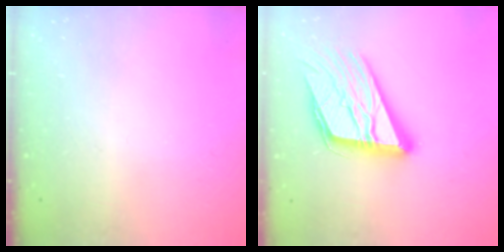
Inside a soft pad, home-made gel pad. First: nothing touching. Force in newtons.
{"total": 20.2, "press": 20.1, "slide": 2.1}